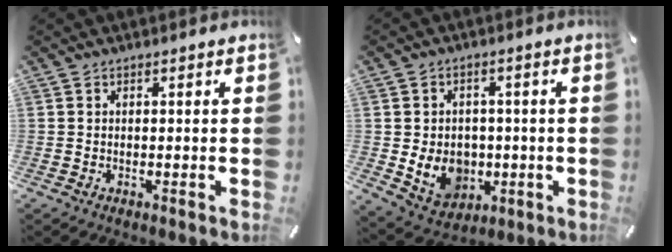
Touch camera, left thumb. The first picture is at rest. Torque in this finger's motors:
{"motor_torque": [1.15, 2.34, 0.50, 0.51, 0.09]}